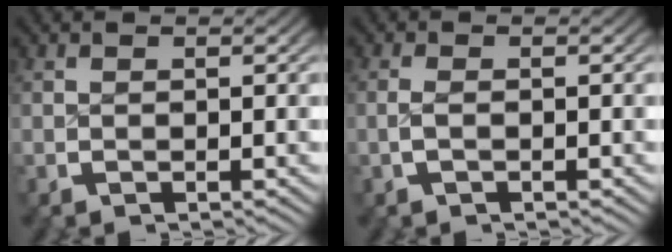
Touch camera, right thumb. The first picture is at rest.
{"total": 0.9, "force": [-0.3, 0.3, 0.7], "torque": [-0.025, -0.006, -0.005]}